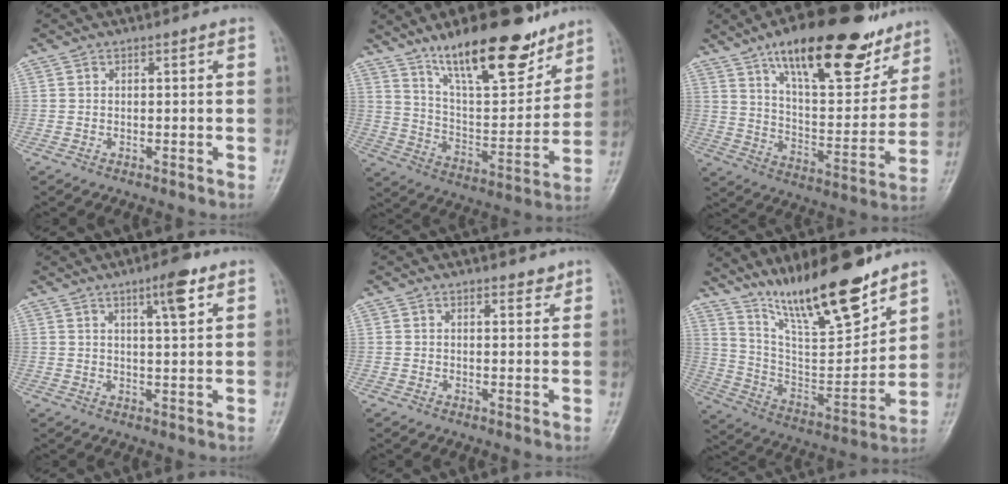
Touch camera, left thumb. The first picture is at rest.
{"total": 20.3, "force": [14.2, 6.7, 12.8], "torque": [-0.158, -0.080, 0.240]}
{"total": 25.5, "force": [16.6, 9.4, 16.8], "torque": [-0.204, -0.055, 0.261]}
{"total": 5.9, "force": [3.3, 1.2, 4.7], "torque": [-0.066, -0.016, 0.049]}
{"total": 2.3, "force": [1.8, 1.0, 0.9], "torque": [0.001, -0.011, 0.023]}
{"total": 20.8, "force": [15.5, 5.0, 13.0], "torque": [-0.179, -0.085, 0.279]}